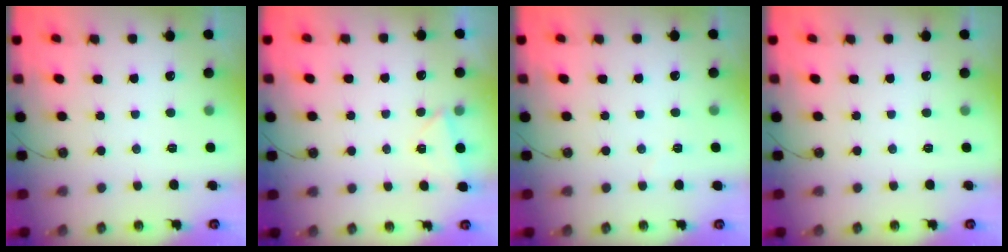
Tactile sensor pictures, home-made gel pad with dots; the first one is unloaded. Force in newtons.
{"total": 2.8, "press": 1.9, "slide": 2.1}
{"total": 2.1, "press": 1.9, "slide": 0.7}
{"total": 0.0}